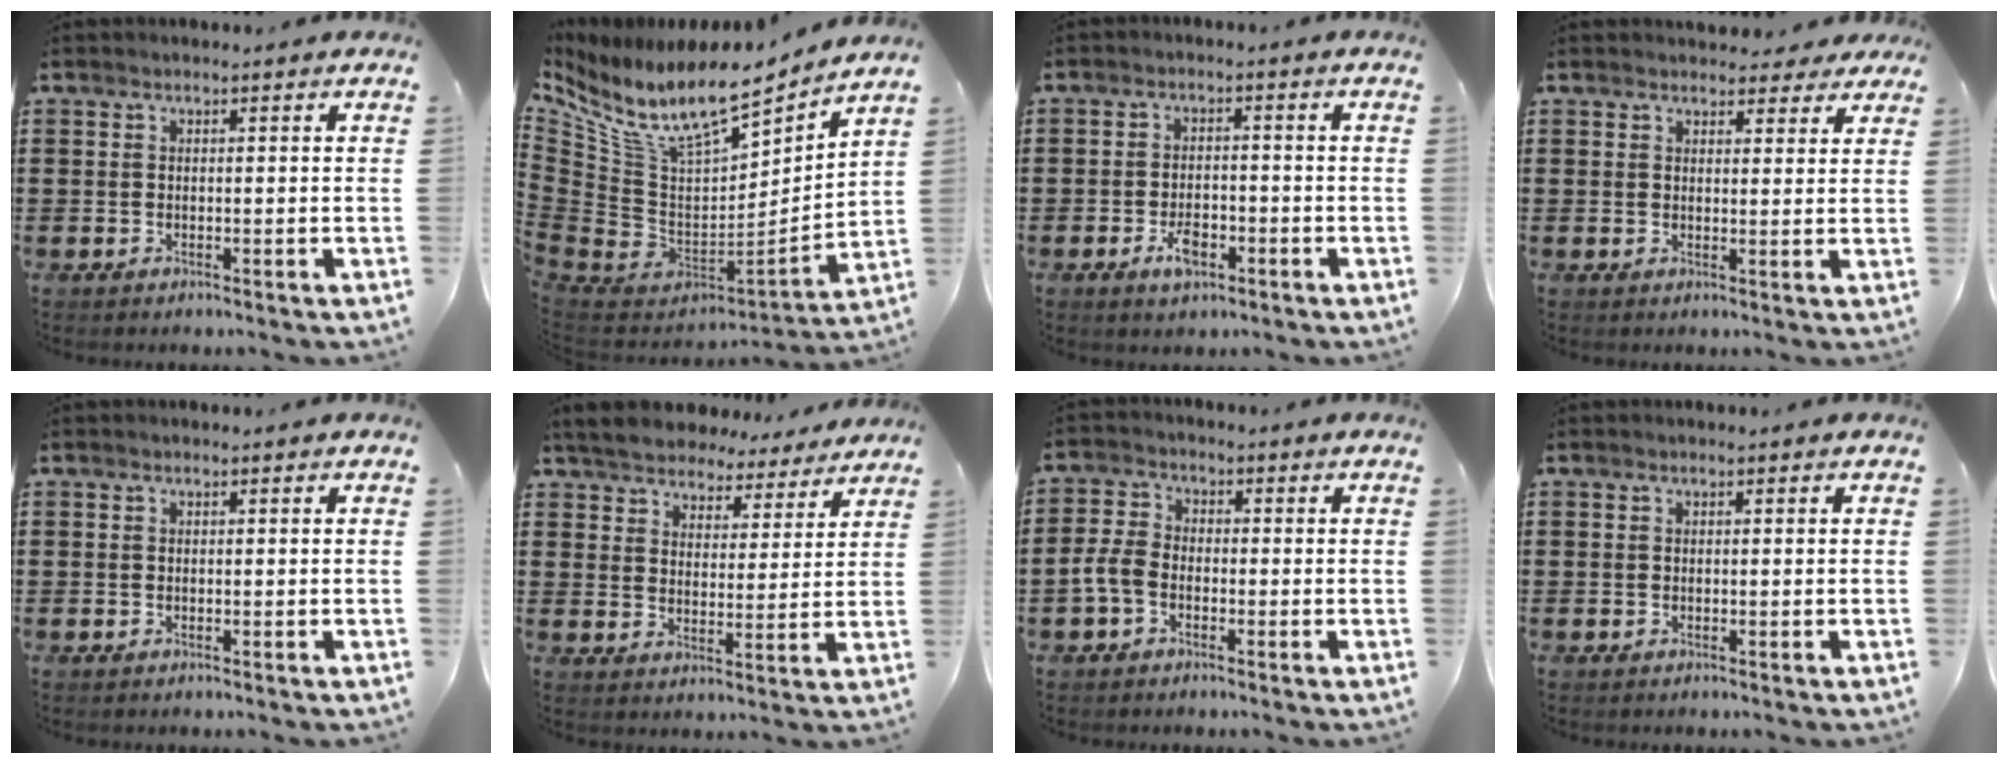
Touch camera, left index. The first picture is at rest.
{"total": 12.1, "force": [8.4, 4.3, 7.6], "torque": [-0.174, -0.068, 0.146]}
{"total": 4.1, "force": [-2.0, 1.9, 3.1], "torque": [-0.057, 0.005, -0.036]}
{"total": 3.2, "force": [2.9, 1.2, 0.6], "torque": [-0.004, -0.009, 0.051]}
{"total": 0.0}
{"total": 5.6, "force": [5.5, 0.8, 0.3], "torque": [-0.037, -0.033, 0.096]}
{"total": 4.2, "force": [-1.7, 2.7, 2.7], "torque": [-0.073, 0.003, -0.038]}
{"total": 0.0}